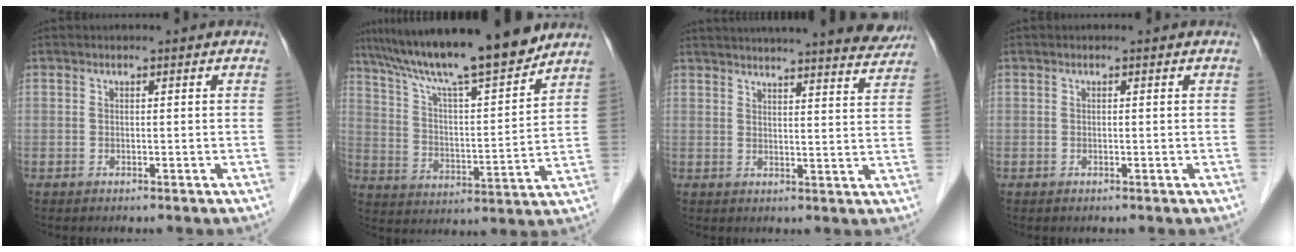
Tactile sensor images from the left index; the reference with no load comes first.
{"total": 18.6, "force": [15.9, 1.0, 9.7], "torque": [-0.162, 0.007, 0.260]}
{"total": 22.7, "force": [21.0, 1.9, 8.4], "torque": [-0.122, -0.023, 0.255]}
{"total": 0.0}